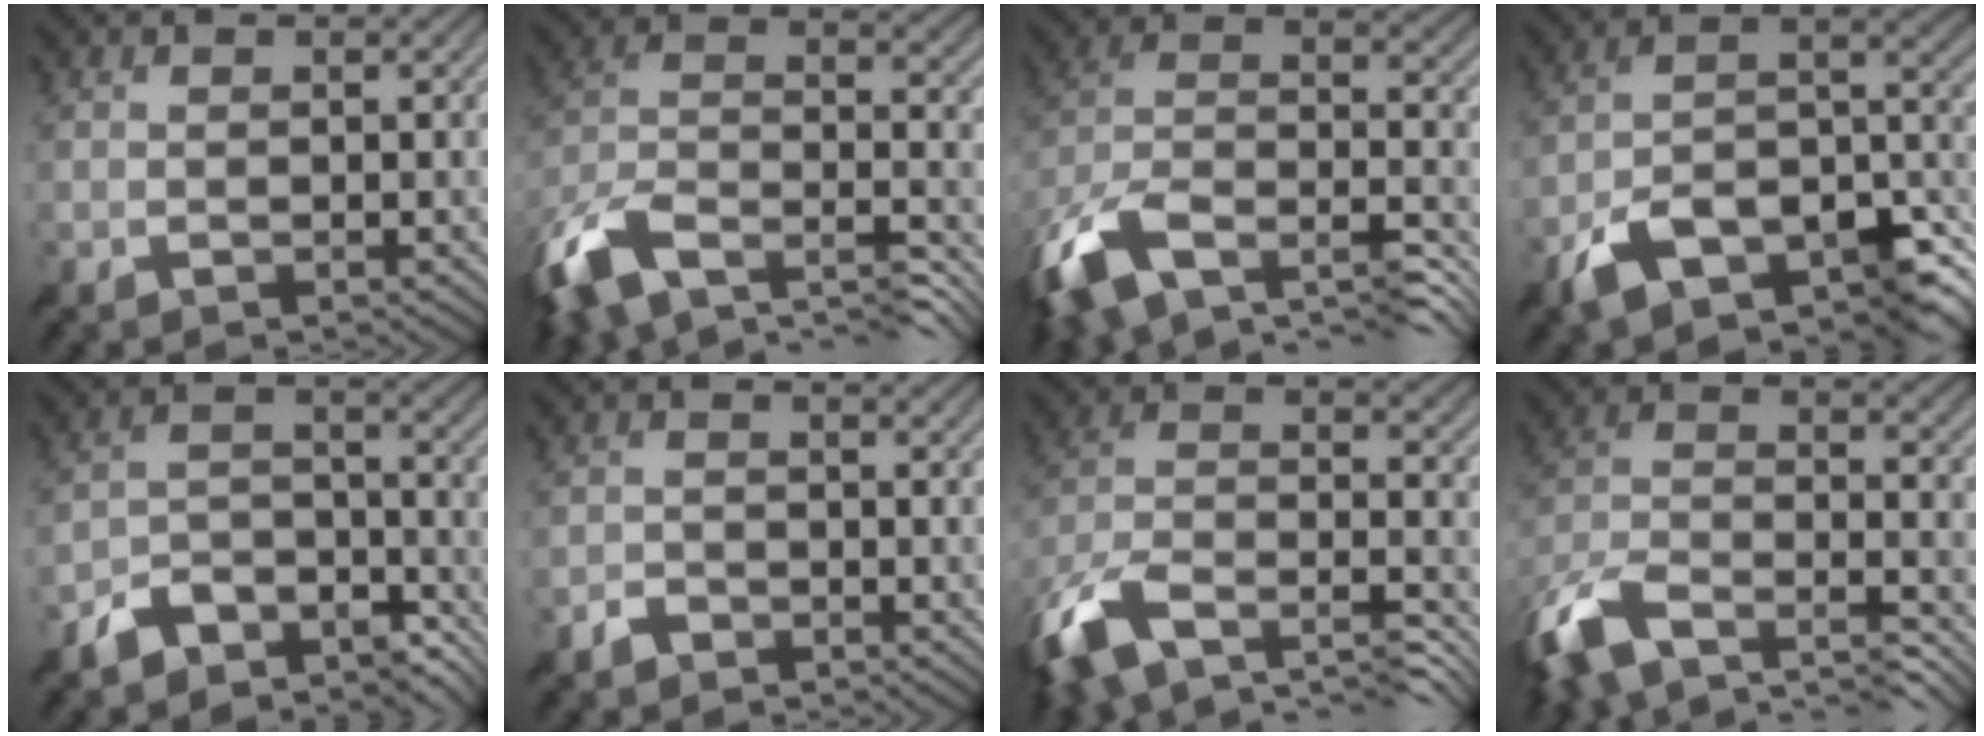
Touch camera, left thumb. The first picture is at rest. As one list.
[{"total": 15.8, "force": [-9.4, 8.1, 9.8], "torque": [-0.254, -0.027, -0.143]}, {"total": 16.6, "force": [-8.6, 9.2, 10.9], "torque": [-0.275, -0.029, -0.130]}, {"total": 13.6, "force": [-8.4, 5.9, 8.9], "torque": [-0.166, -0.015, -0.141]}, {"total": 9.2, "force": [-7.0, 4.5, 3.8], "torque": [-0.063, -0.015, -0.131]}, {"total": 1.4, "force": [-1.2, 0.7, 0.1], "torque": [-0.001, 0.000, -0.026]}, {"total": 16.0, "force": [-9.5, 7.9, 10.2], "torque": [-0.265, -0.029, -0.148]}, {"total": 15.2, "force": [-10.2, 6.9, 9.0], "torque": [-0.235, -0.020, -0.166]}]